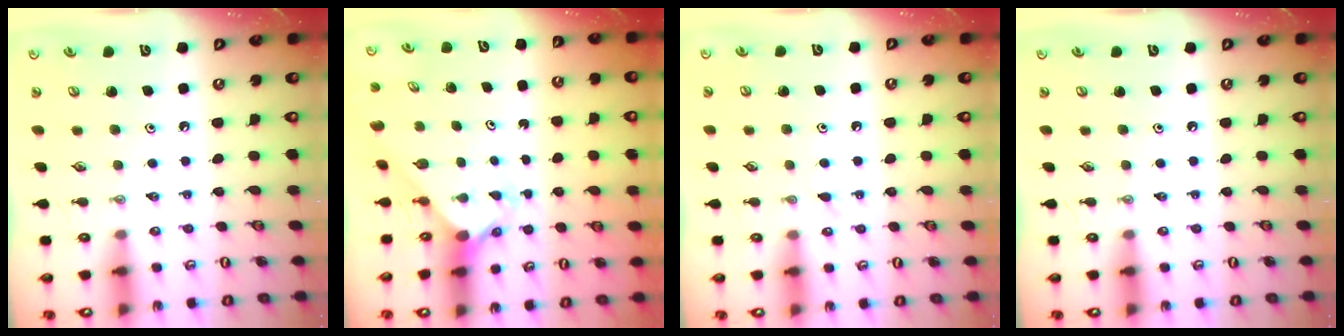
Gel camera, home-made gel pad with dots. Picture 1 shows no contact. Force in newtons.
{"total": 2.5, "press": 2.5, "slide": 0.2}
{"total": 5.3, "press": 5.2, "slide": 0.5}
{"total": 0.0}